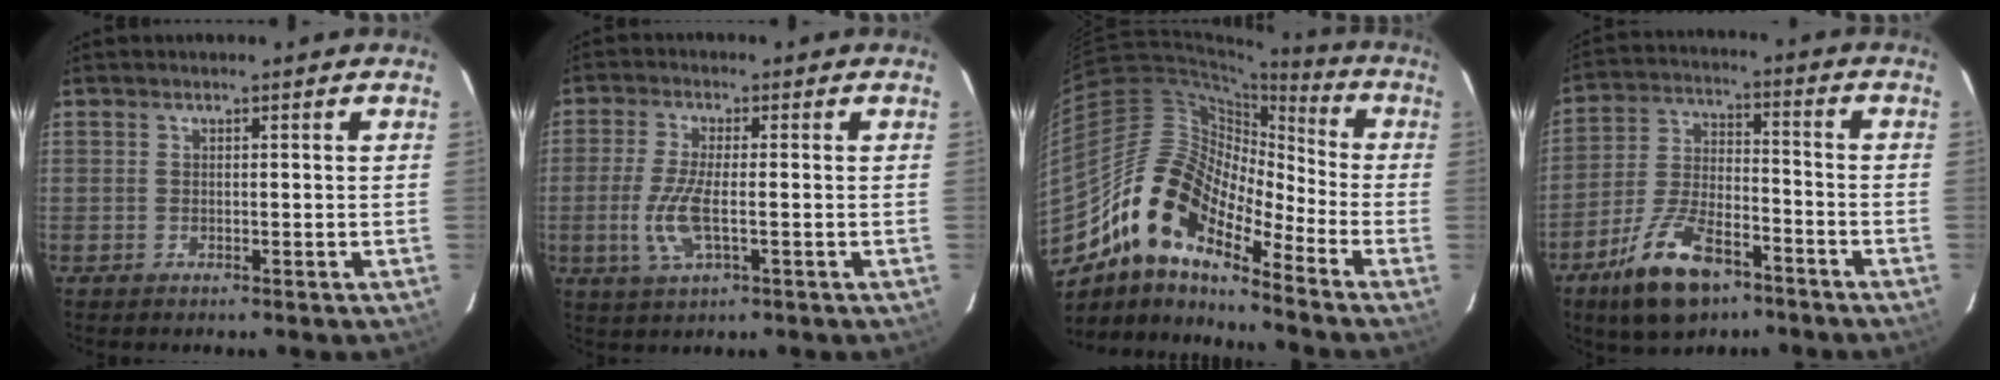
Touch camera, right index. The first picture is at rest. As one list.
[{"total": 7.3, "force": [-1.7, 2.0, 6.8], "torque": [-0.148, -0.009, -0.035]}, {"total": 15.4, "force": [-10.9, 5.6, 9.3], "torque": [-0.153, 0.005, -0.223]}, {"total": 14.6, "force": [-9.2, 6.5, 9.3], "torque": [-0.199, -0.005, -0.161]}]